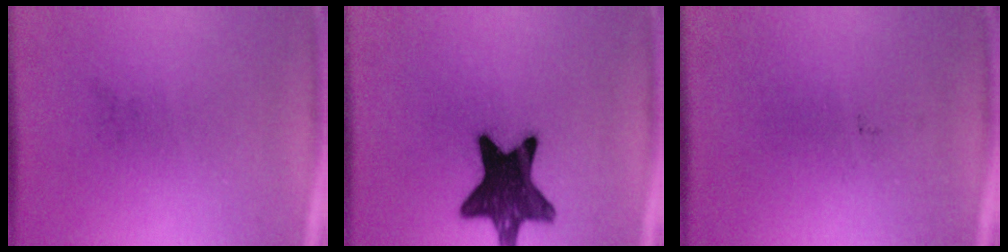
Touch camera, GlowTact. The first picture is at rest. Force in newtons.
{"total": 15.1}
{"total": 0.0}